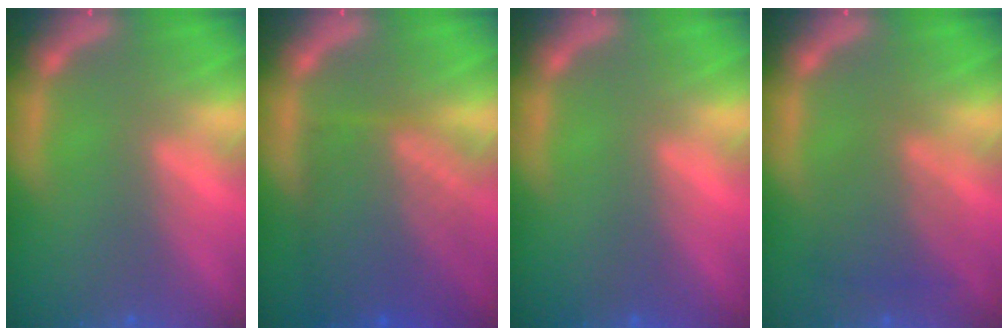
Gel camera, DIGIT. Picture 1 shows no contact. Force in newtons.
{"total": 9.1}
{"total": 0.0}
{"total": 4.0}